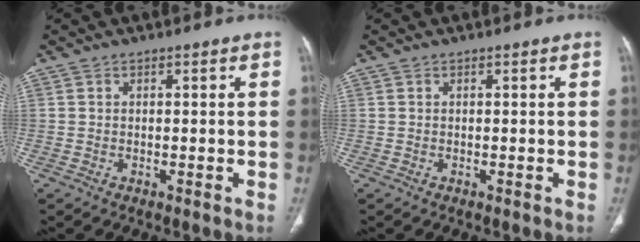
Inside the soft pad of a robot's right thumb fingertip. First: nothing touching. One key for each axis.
{"total": 0.0}